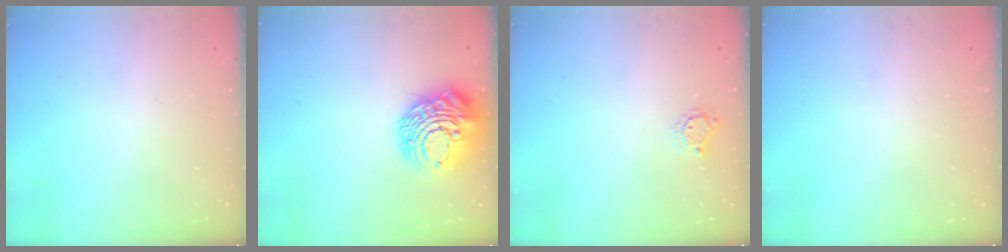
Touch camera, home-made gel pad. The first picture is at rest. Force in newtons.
{"total": 15.5, "press": 15.4, "slide": 1.6}
{"total": 4.1, "press": 4.1, "slide": 0.3}
{"total": 0.0}